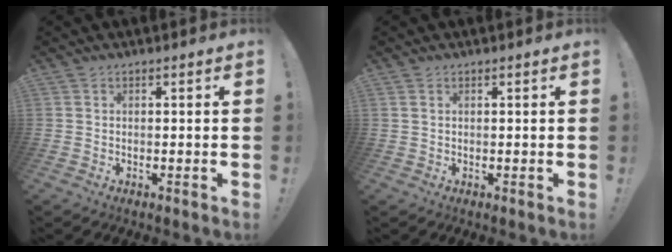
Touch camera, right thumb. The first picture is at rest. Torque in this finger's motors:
{"motor_torque": [-0.19, -0.17, 0.21, -0.10, 0.08]}